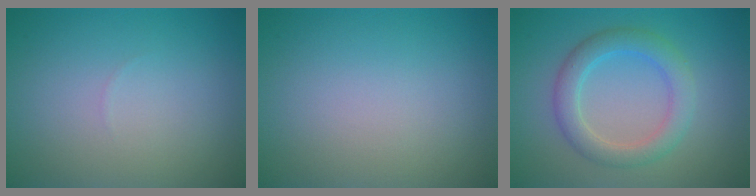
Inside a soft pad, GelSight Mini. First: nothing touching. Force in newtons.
{"total": 0.0}
{"total": 3.7, "press": 3.7, "slide": 0.3}